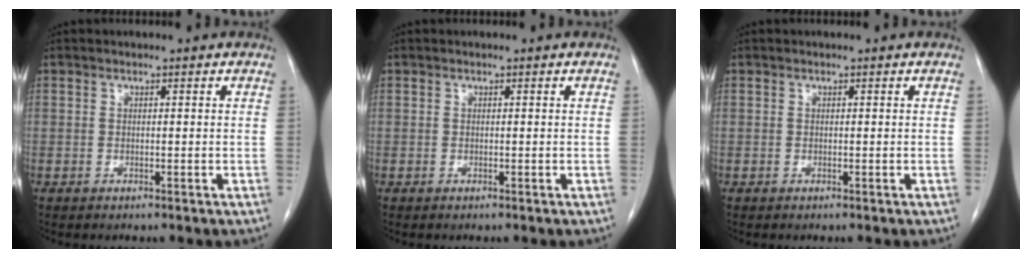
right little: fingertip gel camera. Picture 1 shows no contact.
{"total": 0.0}
{"total": 0.0}